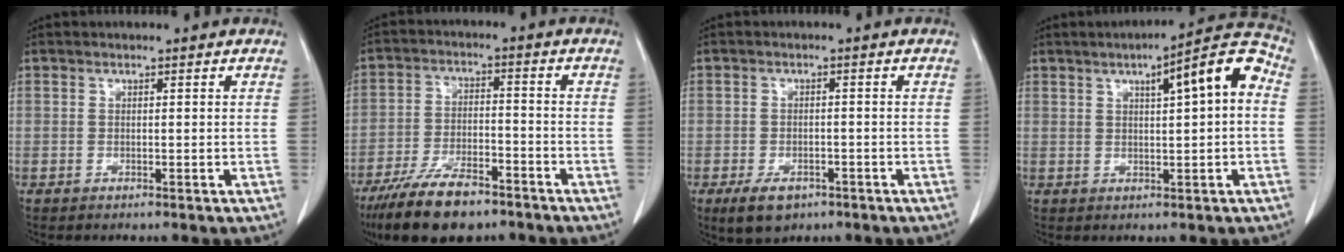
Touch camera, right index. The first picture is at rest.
{"total": 13.0, "force": [-9.4, 4.5, 7.7], "torque": [-0.144, -0.010, -0.166]}
{"total": 6.0, "force": [-3.6, 3.6, 3.3], "torque": [-0.060, -0.004, -0.050]}
{"total": 10.6, "force": [2.5, 2.1, 10.1], "torque": [-0.140, 0.032, 0.032]}